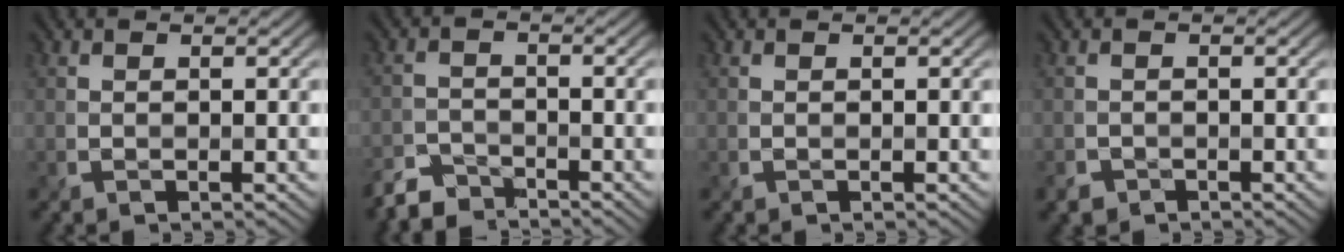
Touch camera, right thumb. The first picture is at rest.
{"total": 3.9, "force": [-3.8, 0.8, 0.4], "torque": [-0.006, -0.005, -0.081]}
{"total": 0.0}
{"total": 1.6, "force": [-1.2, 1.0, 0.0], "torque": [-0.003, -0.010, -0.025]}